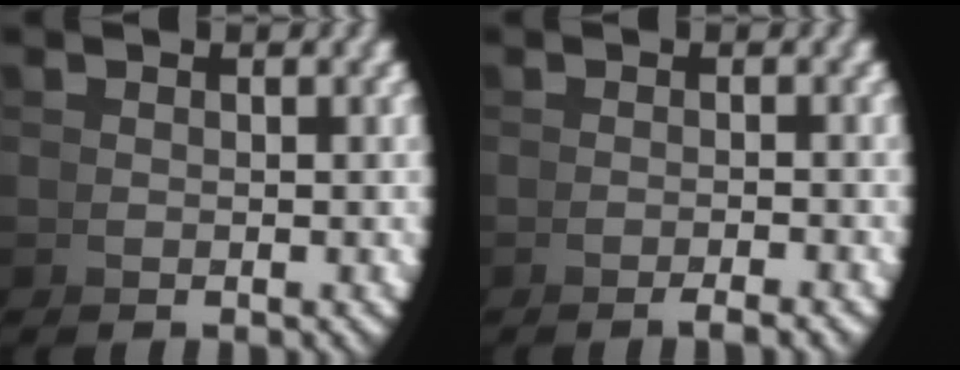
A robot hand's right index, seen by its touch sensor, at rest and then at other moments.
{"total": 1.7, "force": [-1.5, -0.3, 0.6], "torque": [0.000, 0.013, -0.033]}